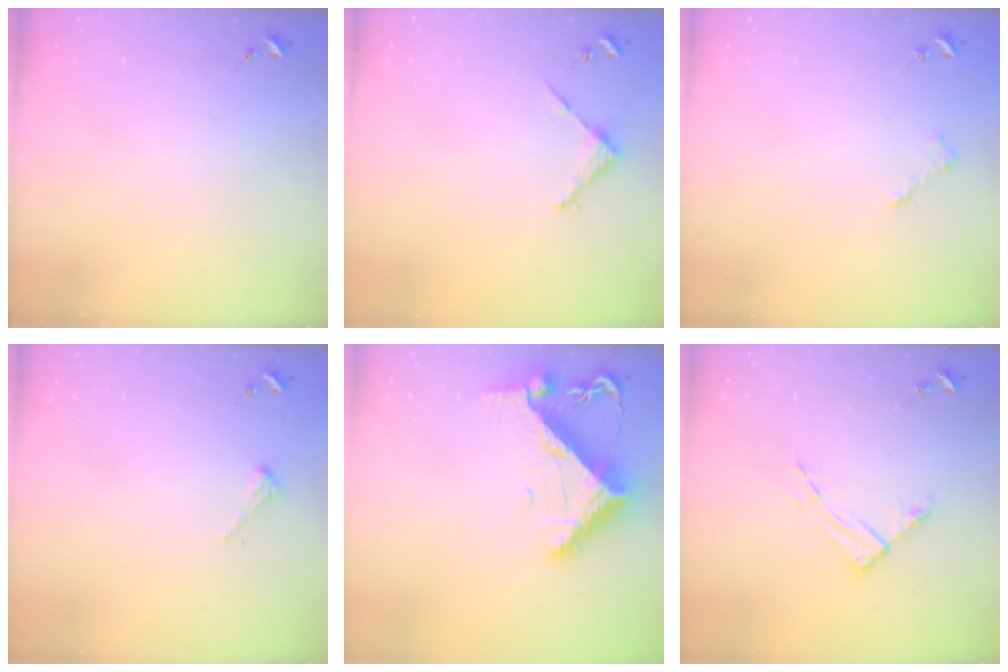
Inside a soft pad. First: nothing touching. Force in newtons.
{"total": 2.9, "press": 2.8, "slide": 0.2}
{"total": 2.6, "press": 2.5, "slide": 0.3}
{"total": 2.2, "press": 2.2, "slide": 0.2}
{"total": 10.5, "press": 10.4, "slide": 1.3}
{"total": 8.7, "press": 8.6, "slide": 0.9}